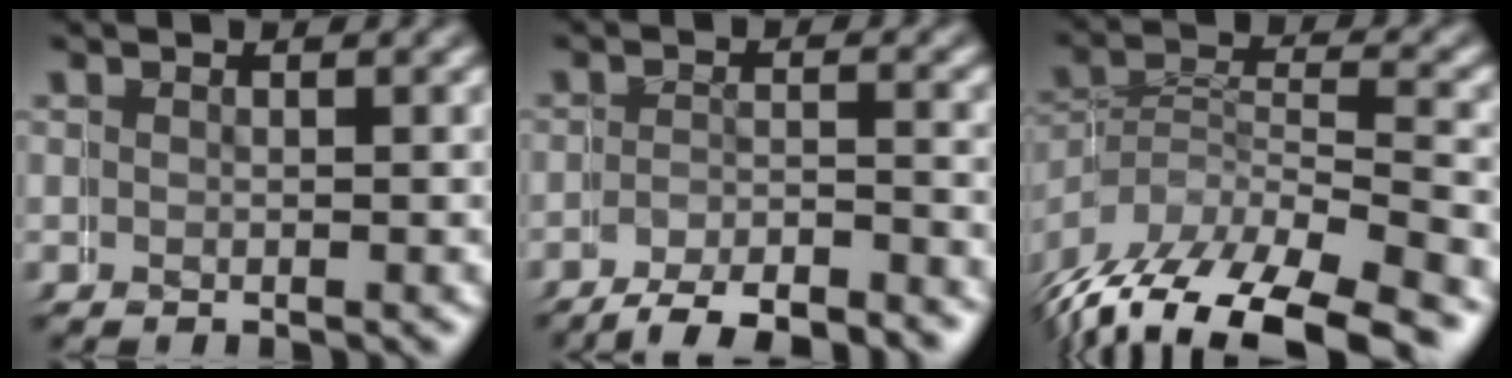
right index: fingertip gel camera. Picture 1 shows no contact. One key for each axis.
{"total": 7.2, "fx": -6.7, "fy": 2.2, "fz": 1.2, "tx": -0.022, "ty": -0.023, "tz": -0.099}
{"total": 7.9, "fx": -5.2, "fy": 4.4, "fz": 4.0, "tx": -0.103, "ty": -0.028, "tz": -0.068}